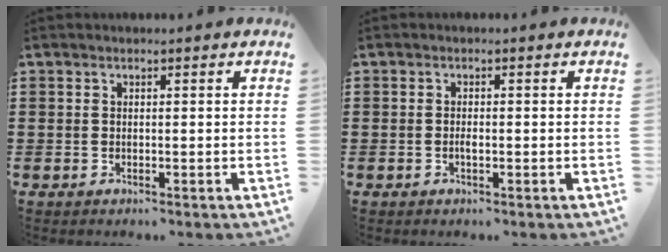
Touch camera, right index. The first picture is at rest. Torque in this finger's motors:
{"motor_torque": [2.14, 0.00, 0.03, 0.00]}